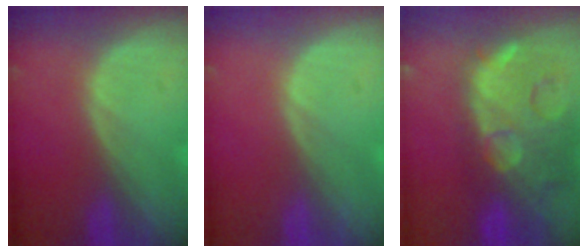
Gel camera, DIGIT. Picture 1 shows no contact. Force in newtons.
{"total": 0.0}
{"total": 15.0, "press": 11.9, "slide": 9.0}